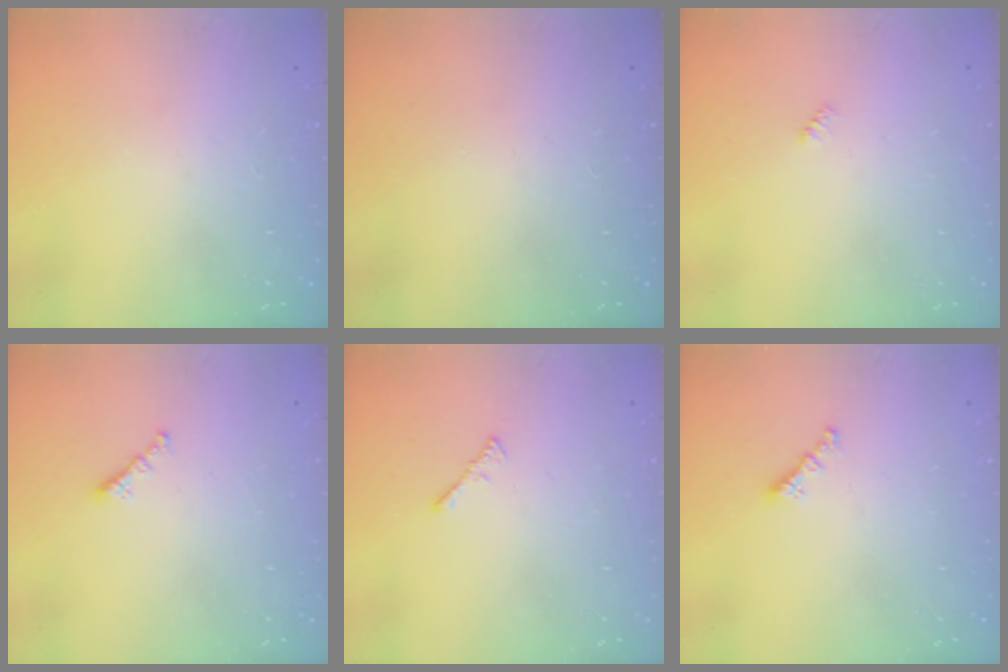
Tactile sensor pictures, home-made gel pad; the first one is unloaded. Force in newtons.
{"total": 0.0}
{"total": 2.3, "press": 2.2, "slide": 0.5}
{"total": 0.8, "press": 0.7, "slide": 0.4}
{"total": 1.5, "press": 1.4, "slide": 0.4}
{"total": 0.6, "press": 0.5, "slide": 0.4}